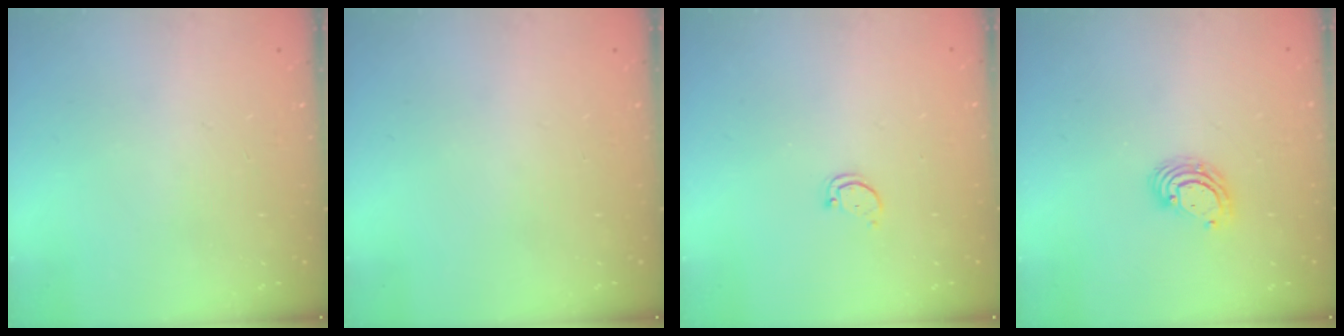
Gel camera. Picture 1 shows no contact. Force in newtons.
{"total": 0.0}
{"total": 1.8, "press": 1.8, "slide": 0.1}
{"total": 5.2, "press": 5.2, "slide": 0.3}